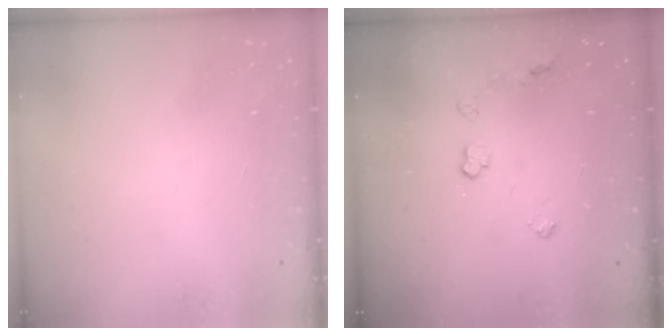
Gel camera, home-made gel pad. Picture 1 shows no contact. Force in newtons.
{"total": 5.4, "press": 5.3, "slide": 0.7}